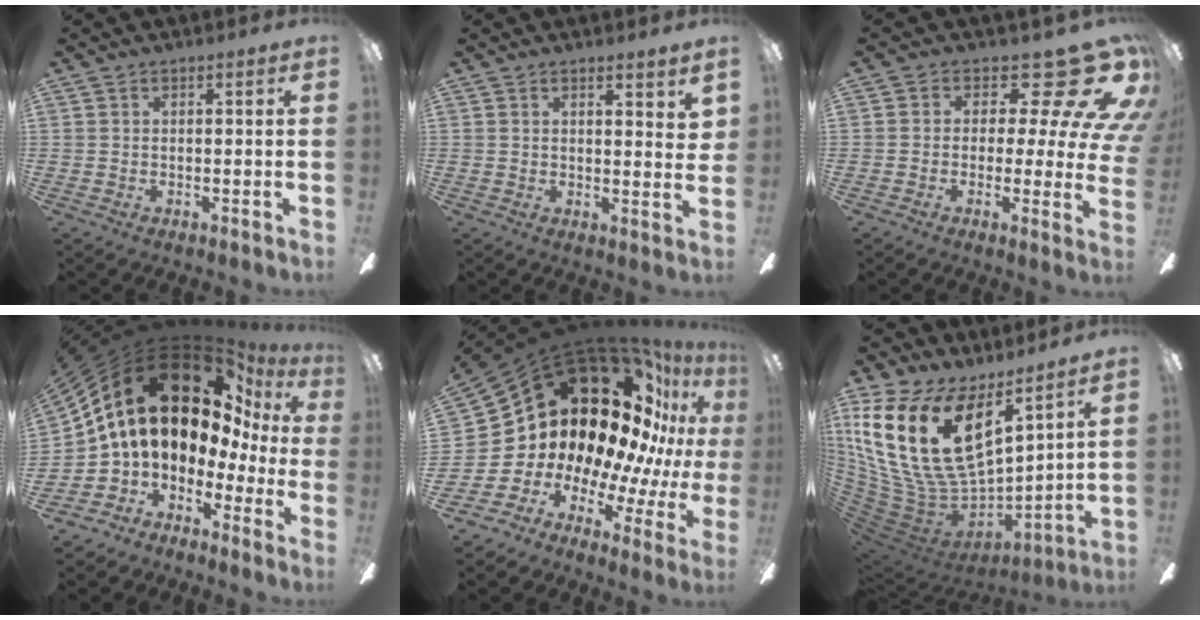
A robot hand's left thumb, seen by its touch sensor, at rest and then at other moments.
{"total": 3.6, "force": [2.4, 1.2, 2.4], "torque": [-0.028, -0.013, 0.038]}
{"total": 15.4, "force": [8.0, 6.8, 11.3], "torque": [-0.148, -0.057, 0.126]}
{"total": 21.2, "force": [10.4, 11.6, 14.4], "torque": [-0.290, -0.072, 0.193]}
{"total": 26.4, "force": [11.3, 16.2, 17.6], "torque": [-0.280, -0.140, 0.244]}
{"total": 25.3, "force": [9.9, 13.3, 19.1], "torque": [-0.431, -0.070, 0.186]}